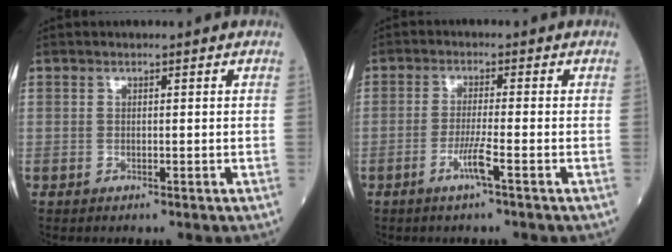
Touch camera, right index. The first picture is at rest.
{"total": 3.6, "force": [-1.7, -0.6, 3.1], "torque": [-0.062, -0.007, -0.038]}